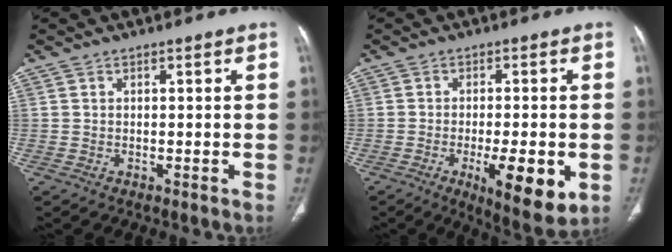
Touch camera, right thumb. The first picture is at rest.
{"total": 9.6, "force": [-3.3, 2.8, 8.5], "torque": [-0.121, -0.005, -0.044]}